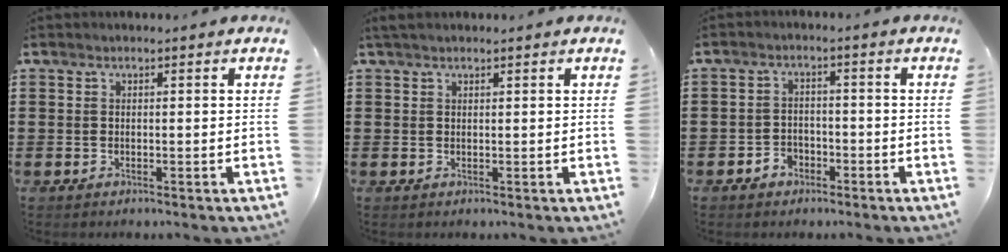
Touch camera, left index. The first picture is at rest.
{"total": 1.2, "force": [0.9, 0.4, 0.7], "torque": [-0.015, 0.003, 0.017]}
{"total": 2.5, "force": [-2.0, 1.4, 0.2], "torque": [-0.013, 0.004, -0.044]}